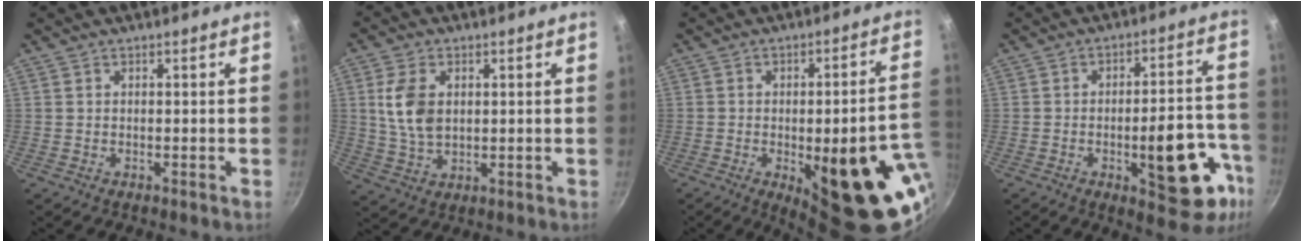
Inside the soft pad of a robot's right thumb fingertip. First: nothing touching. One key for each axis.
{"total": 8.4, "fx": 1.7, "fy": 5.3, "fz": 6.3, "tx": -0.118, "ty": -0.009, "tz": 0.034}
{"total": 24.3, "fx": -6.2, "fy": 8.2, "fz": 22.0, "tx": -0.229, "ty": 0.005, "tz": -0.067}
{"total": 17.0, "fx": -6.7, "fy": 6.7, "fz": 14.1, "tx": -0.131, "ty": 0.039, "tz": -0.084}